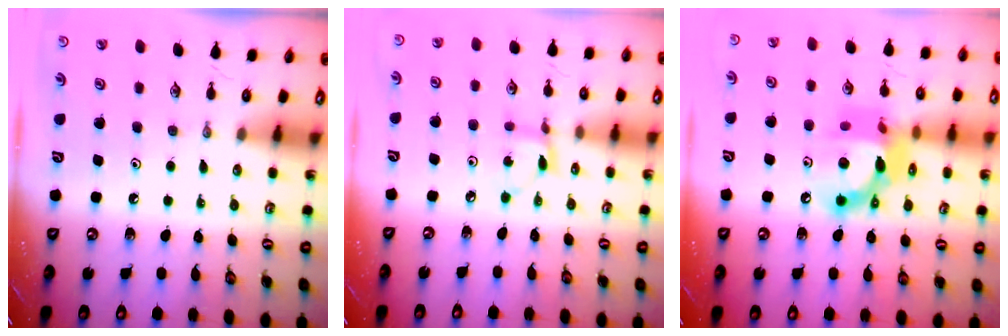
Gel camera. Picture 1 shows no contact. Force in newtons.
{"total": 2.7, "press": 2.7, "slide": 0.2}
{"total": 14.3, "press": 14.3, "slide": 1.1}